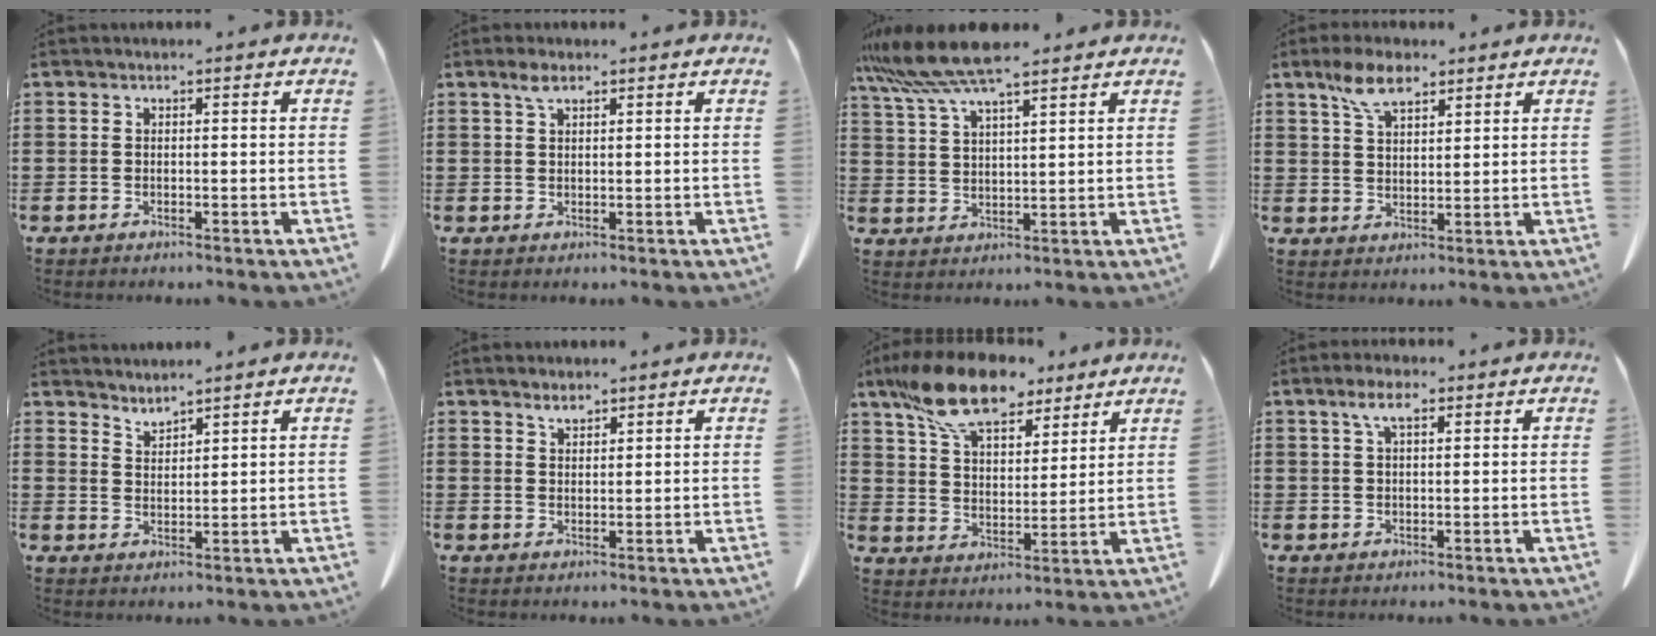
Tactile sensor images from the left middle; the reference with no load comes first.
{"total": 2.0, "force": [1.1, 0.7, 1.5], "torque": [-0.034, 0.003, 0.020]}
{"total": 8.8, "force": [7.0, 0.9, 5.3], "torque": [-0.129, -0.021, 0.124]}
{"total": 6.2, "force": [4.1, 2.7, 3.8], "torque": [-0.085, 0.007, 0.075]}
{"total": 2.6, "force": [2.6, -0.2, -0.3], "torque": [-0.003, -0.008, 0.050]}
{"total": 1.9, "force": [1.7, 0.5, 0.6], "torque": [-0.016, 0.001, 0.032]}
{"total": 12.8, "force": [9.8, 4.7, 6.7], "torque": [-0.155, -0.022, 0.184]}
{"total": 3.8, "force": [2.0, 1.2, 3.1], "torque": [-0.067, 0.008, 0.033]}